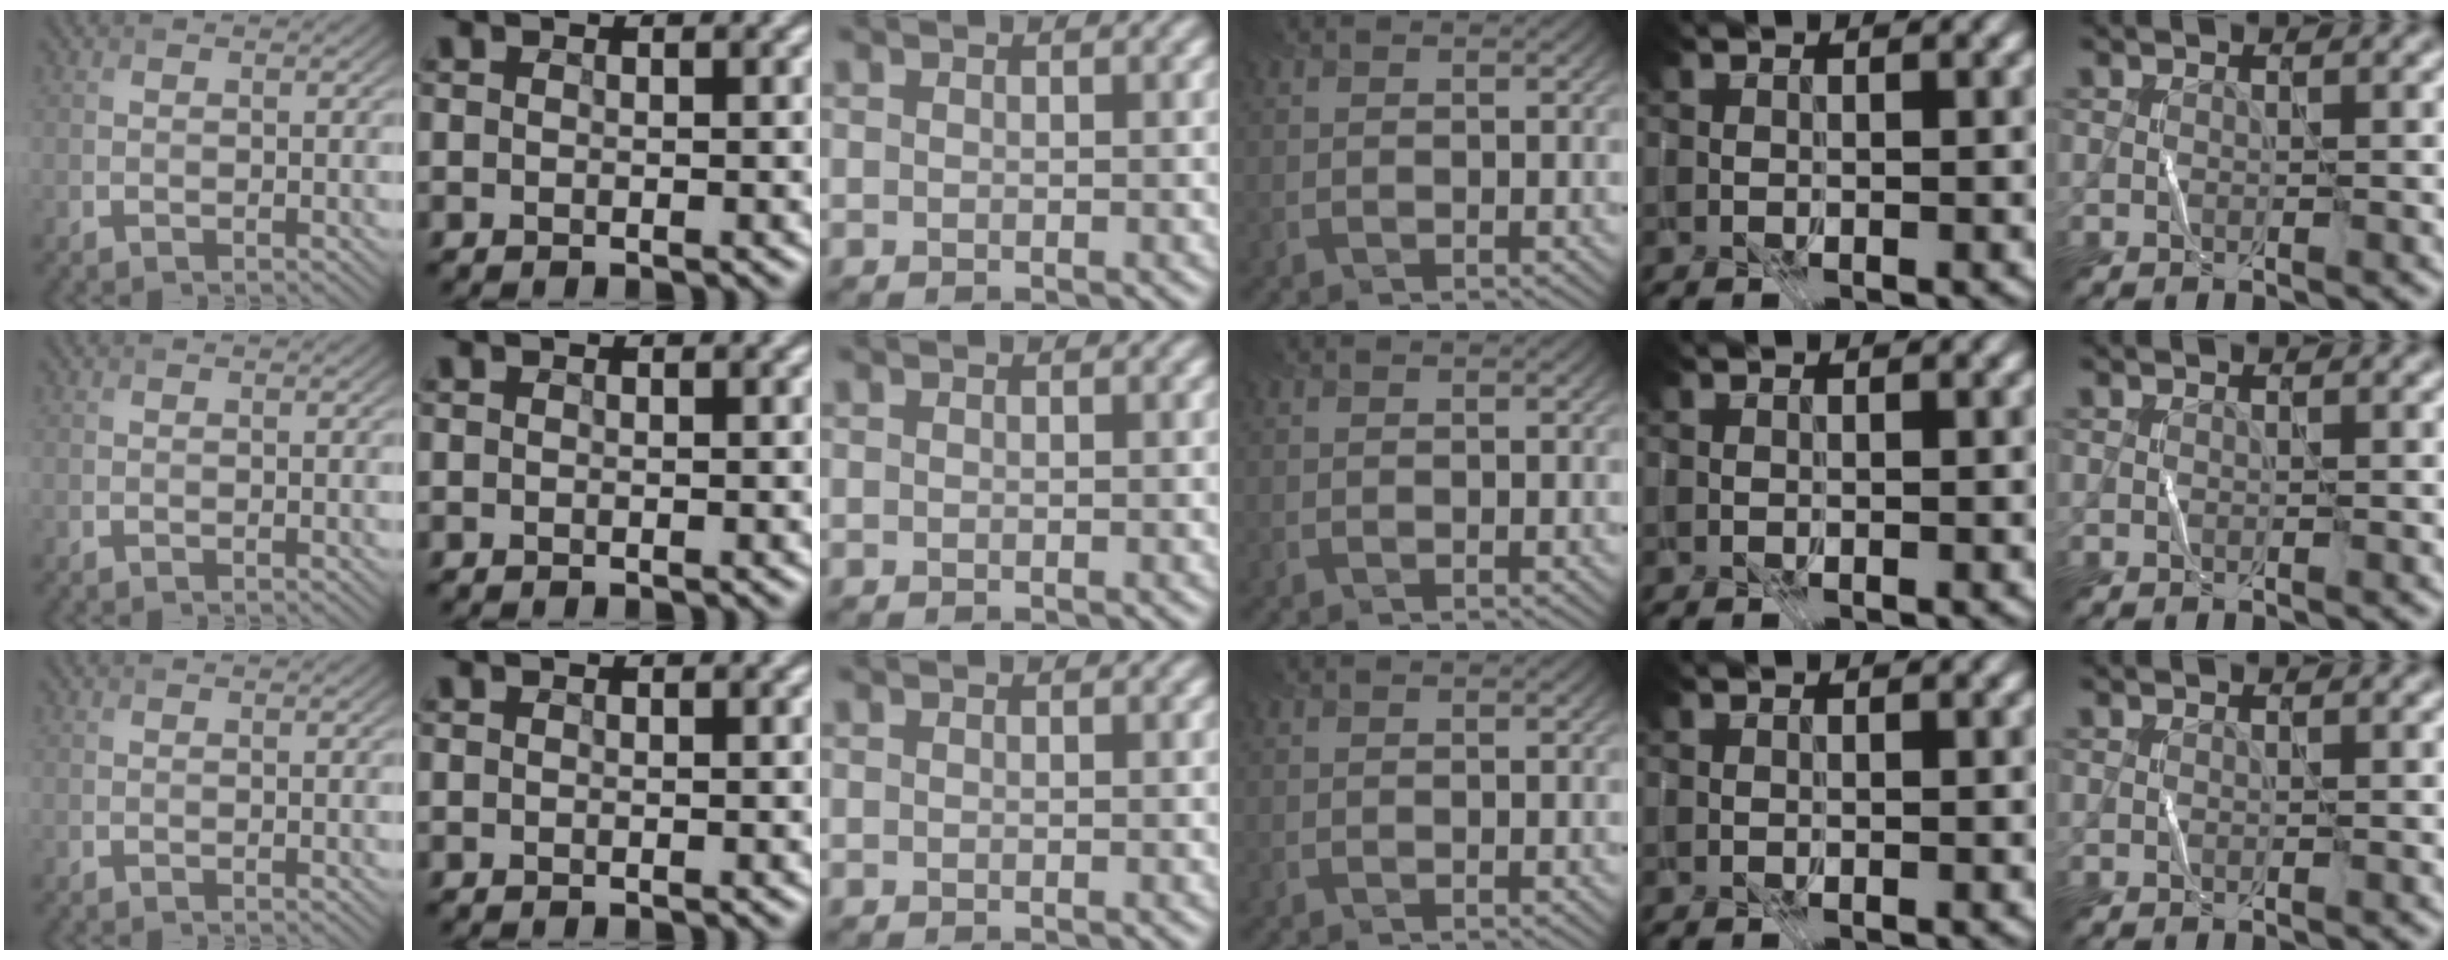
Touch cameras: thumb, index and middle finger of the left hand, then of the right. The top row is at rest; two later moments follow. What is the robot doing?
{"motion": "fold", "object": "file"}